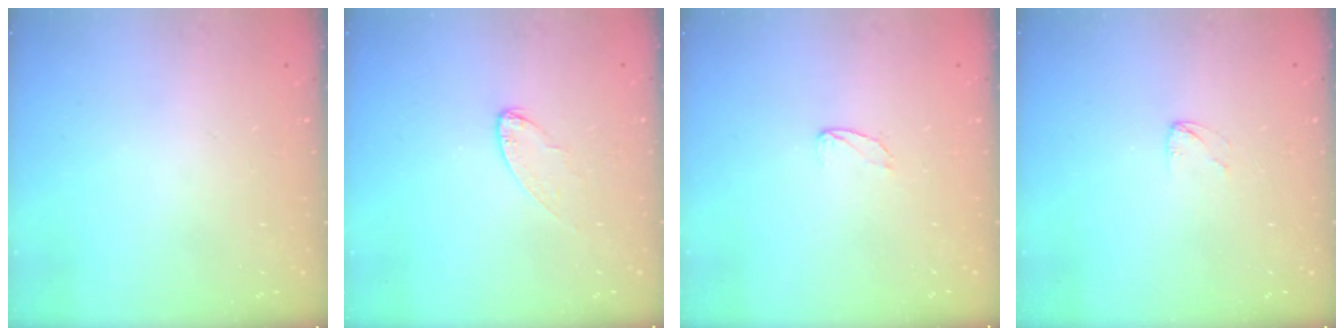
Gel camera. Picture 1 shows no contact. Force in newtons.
{"total": 4.3, "press": 4.3, "slide": 0.3}
{"total": 4.1, "press": 4.1, "slide": 0.4}
{"total": 2.2, "press": 2.2, "slide": 0.1}